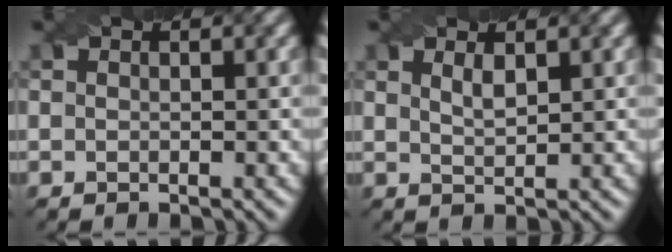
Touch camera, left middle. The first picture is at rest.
{"total": 1.4, "force": [0.9, 0.4, 1.0], "torque": [-0.020, 0.000, 0.019]}